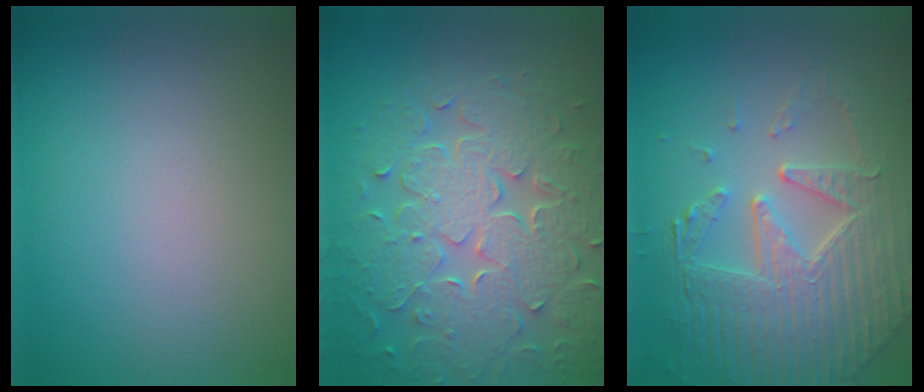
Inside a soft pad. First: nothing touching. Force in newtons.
{"total": 8.8, "press": 6.1, "slide": 6.3}
{"total": 8.1, "press": 5.7, "slide": 5.8}